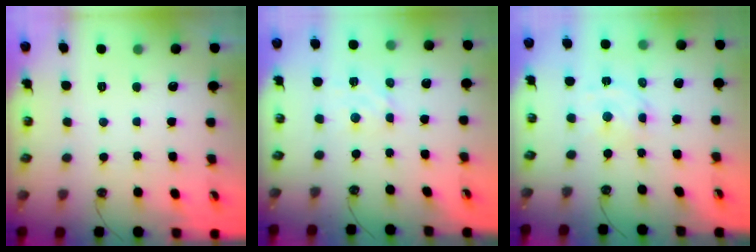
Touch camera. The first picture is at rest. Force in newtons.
{"total": 3.4, "press": 3.3, "slide": 0.6}
{"total": 5.5, "press": 5.4, "slide": 0.8}